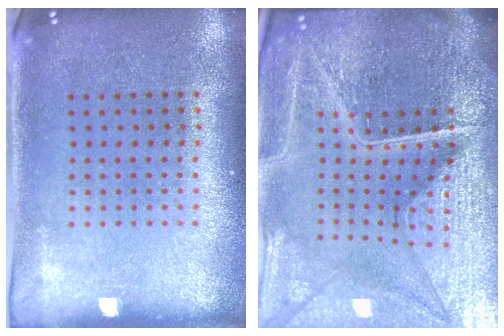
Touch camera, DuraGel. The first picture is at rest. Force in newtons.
{"total": 6.7, "press": 5.9, "slide": 3.1}